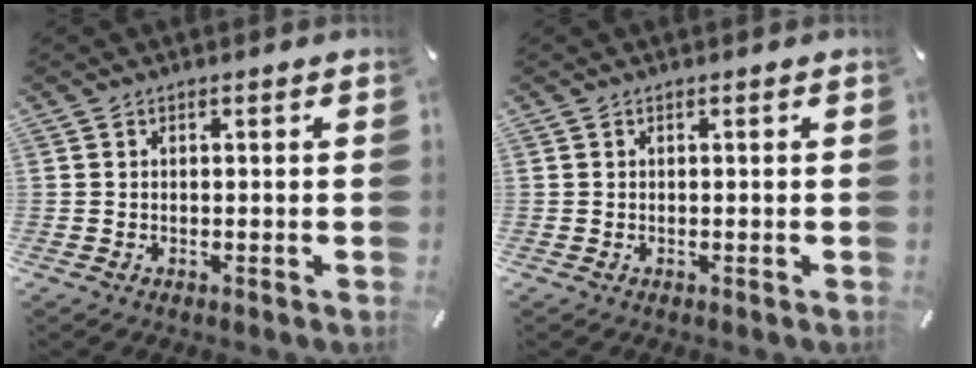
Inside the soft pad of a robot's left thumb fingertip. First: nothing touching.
{"total": 0.0}